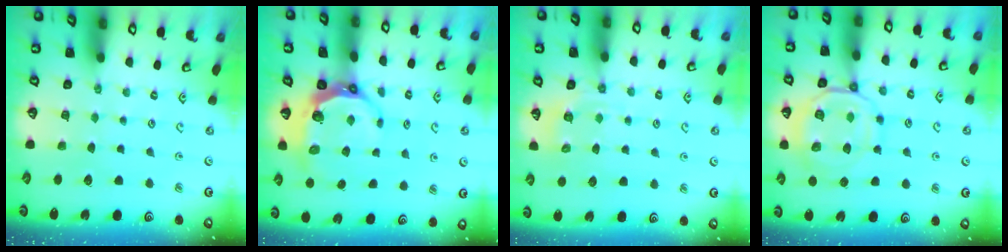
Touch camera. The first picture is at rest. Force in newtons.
{"total": 7.8, "press": 6.7, "slide": 3.9}
{"total": 5.4, "press": 5.2, "slide": 1.2}
{"total": 12.0, "press": 11.9, "slide": 1.2}